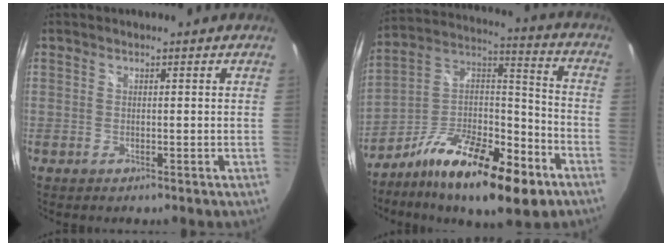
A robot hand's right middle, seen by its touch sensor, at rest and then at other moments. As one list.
[{"total": 22.6, "force": [-13.0, 7.9, 16.7], "torque": [-0.285, -0.003, -0.218]}]